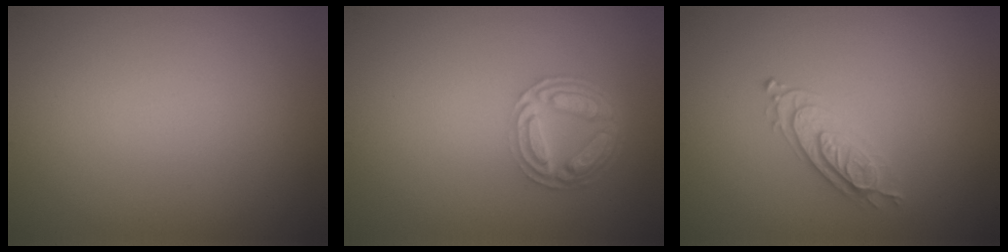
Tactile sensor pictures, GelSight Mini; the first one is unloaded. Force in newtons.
{"total": 4.5, "press": 3.4, "slide": 2.9}
{"total": 2.2, "press": 2.2, "slide": 0.5}